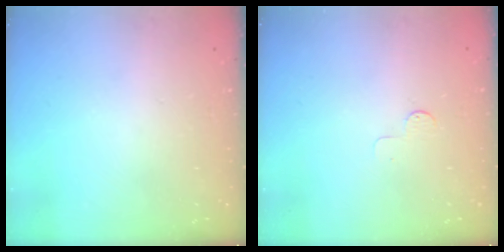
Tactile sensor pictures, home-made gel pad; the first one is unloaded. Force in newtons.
{"total": 2.7, "press": 2.7, "slide": 0.2}